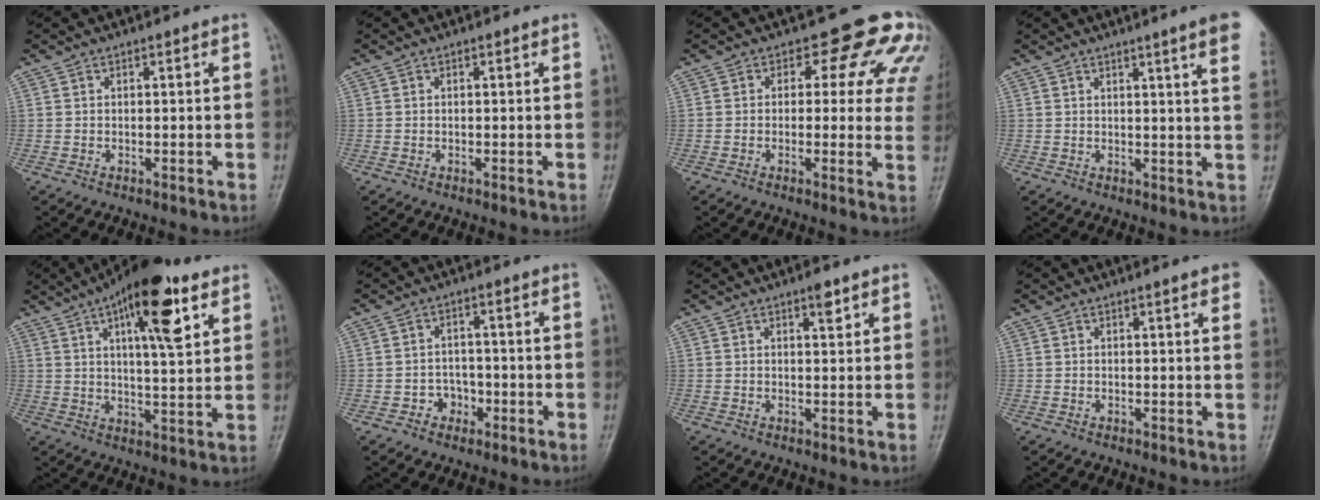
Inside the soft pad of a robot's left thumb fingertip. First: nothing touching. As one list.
[{"total": 0.0}, {"total": 12.1, "force": [5.9, 7.1, 7.8], "torque": [-0.029, -0.016, 0.044]}, {"total": 9.1, "force": [5.6, 0.1, 7.2], "torque": [-0.080, -0.014, 0.053]}, {"total": 15.4, "force": [7.5, 5.0, 12.5], "torque": [-0.164, -0.019, 0.111]}, {"total": 3.8, "force": [-1.6, 3.3, 1.0], "torque": [0.017, 0.017, -0.029]}, {"total": 2.3, "force": [1.5, 0.9, 1.6], "torque": [-0.014, -0.006, 0.021]}, {"total": 4.9, "force": [3.0, 0.6, 3.8], "torque": [-0.034, 0.002, 0.027]}]